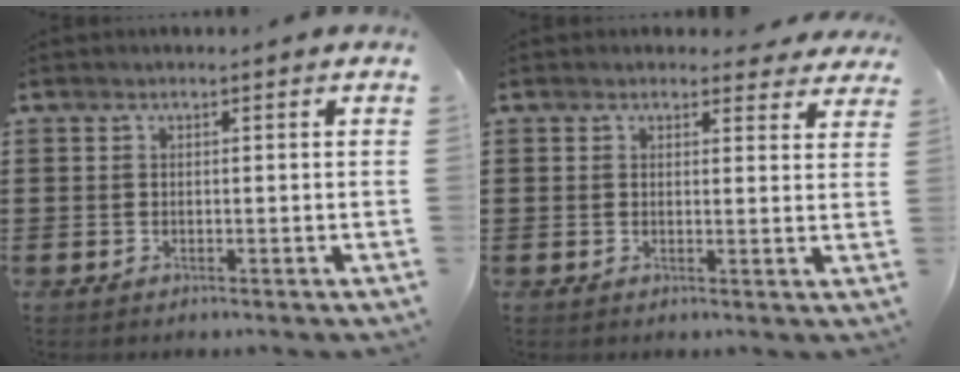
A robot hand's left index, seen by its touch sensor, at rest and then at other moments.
{"total": 2.3, "force": [2.1, 0.8, 0.5], "torque": [-0.001, -0.007, 0.036]}